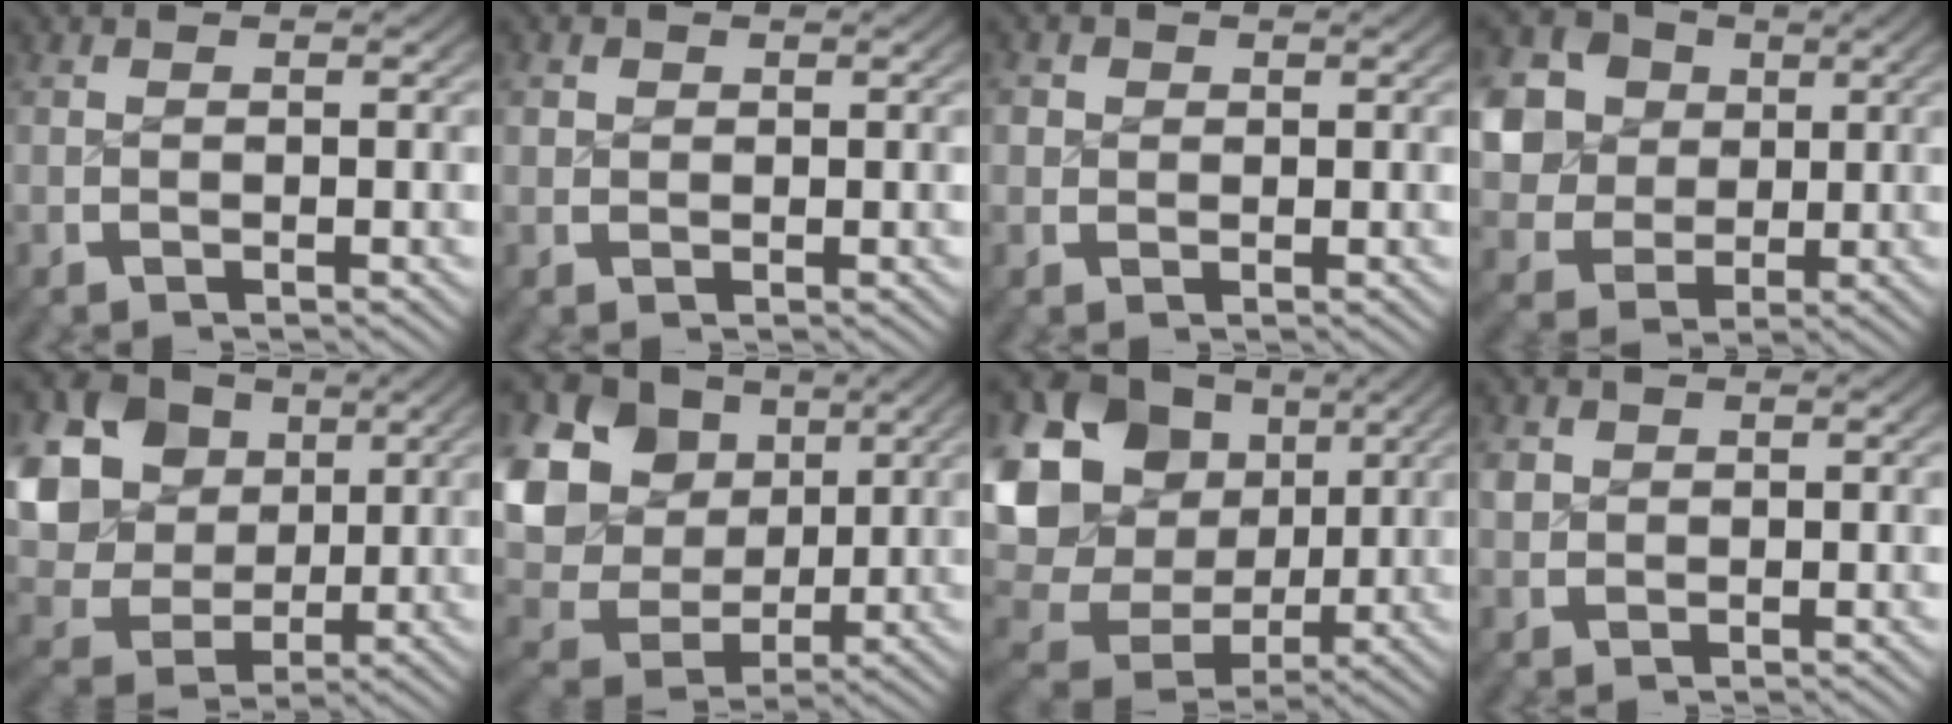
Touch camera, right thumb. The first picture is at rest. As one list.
[{"total": 1.4, "force": [0.5, 1.3, 0.4], "torque": [-0.011, -0.003, 0.011]}, {"total": 2.2, "force": [0.5, 2.0, 0.7], "torque": [-0.020, -0.005, 0.009]}, {"total": 13.9, "force": [1.8, 11.7, 7.2], "torque": [-0.163, -0.026, 0.024]}, {"total": 16.7, "force": [1.1, 14.0, 9.1], "torque": [-0.211, -0.039, 0.020]}, {"total": 16.2, "force": [1.3, 13.1, 9.4], "torque": [-0.224, -0.042, 0.030]}, {"total": 17.5, "force": [1.0, 13.6, 11.0], "torque": [-0.243, -0.048, 0.035]}, {"total": 1.8, "force": [0.6, 1.5, 0.8], "torque": [-0.021, -0.003, 0.017]}]